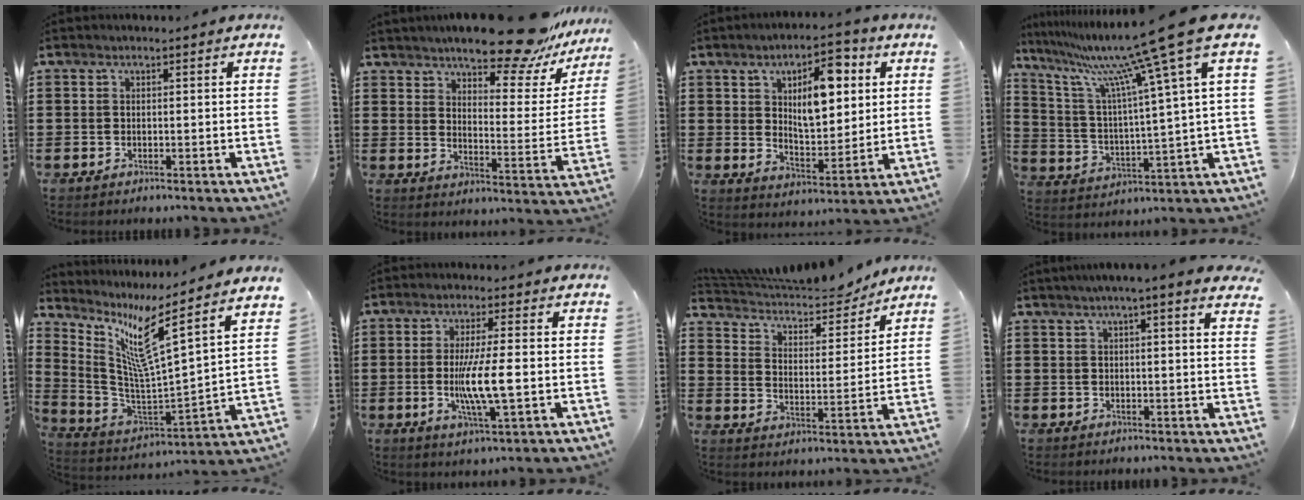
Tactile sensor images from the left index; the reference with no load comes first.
{"total": 13.3, "force": [11.5, 2.1, 6.4], "torque": [-0.106, -0.069, 0.195]}
{"total": 9.8, "force": [4.1, 4.4, 7.7], "torque": [-0.119, -0.008, 0.065]}
{"total": 14.7, "force": [10.6, -1.2, 10.1], "torque": [-0.224, -0.062, 0.164]}
{"total": 10.1, "force": [6.7, -0.5, 7.5], "torque": [-0.166, -0.062, 0.094]}
{"total": 7.8, "force": [-0.9, 1.0, 7.7], "torque": [-0.152, -0.013, -0.022]}
{"total": 6.3, "force": [5.9, 1.3, 1.5], "torque": [-0.053, -0.041, 0.098]}
{"total": 3.1, "force": [2.5, 0.2, 1.9], "torque": [-0.044, 0.004, 0.046]}